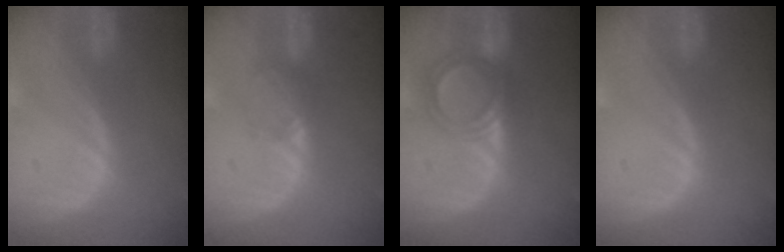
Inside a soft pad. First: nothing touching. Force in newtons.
{"total": 1.9, "press": 1.9, "slide": 0.3}
{"total": 5.1, "press": 5.1, "slide": 0.3}
{"total": 0.0}